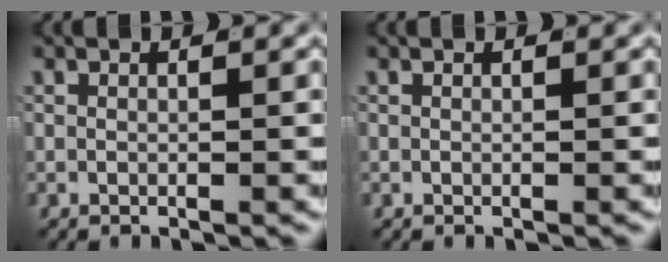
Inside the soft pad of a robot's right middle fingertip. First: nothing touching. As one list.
[{"total": 0.0}]